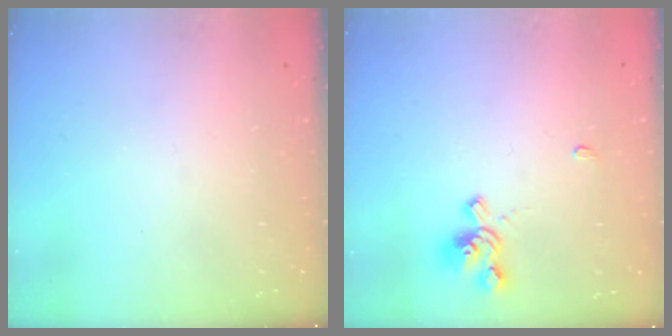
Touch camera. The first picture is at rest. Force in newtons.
{"total": 1.4, "press": 0.9, "slide": 1.1}